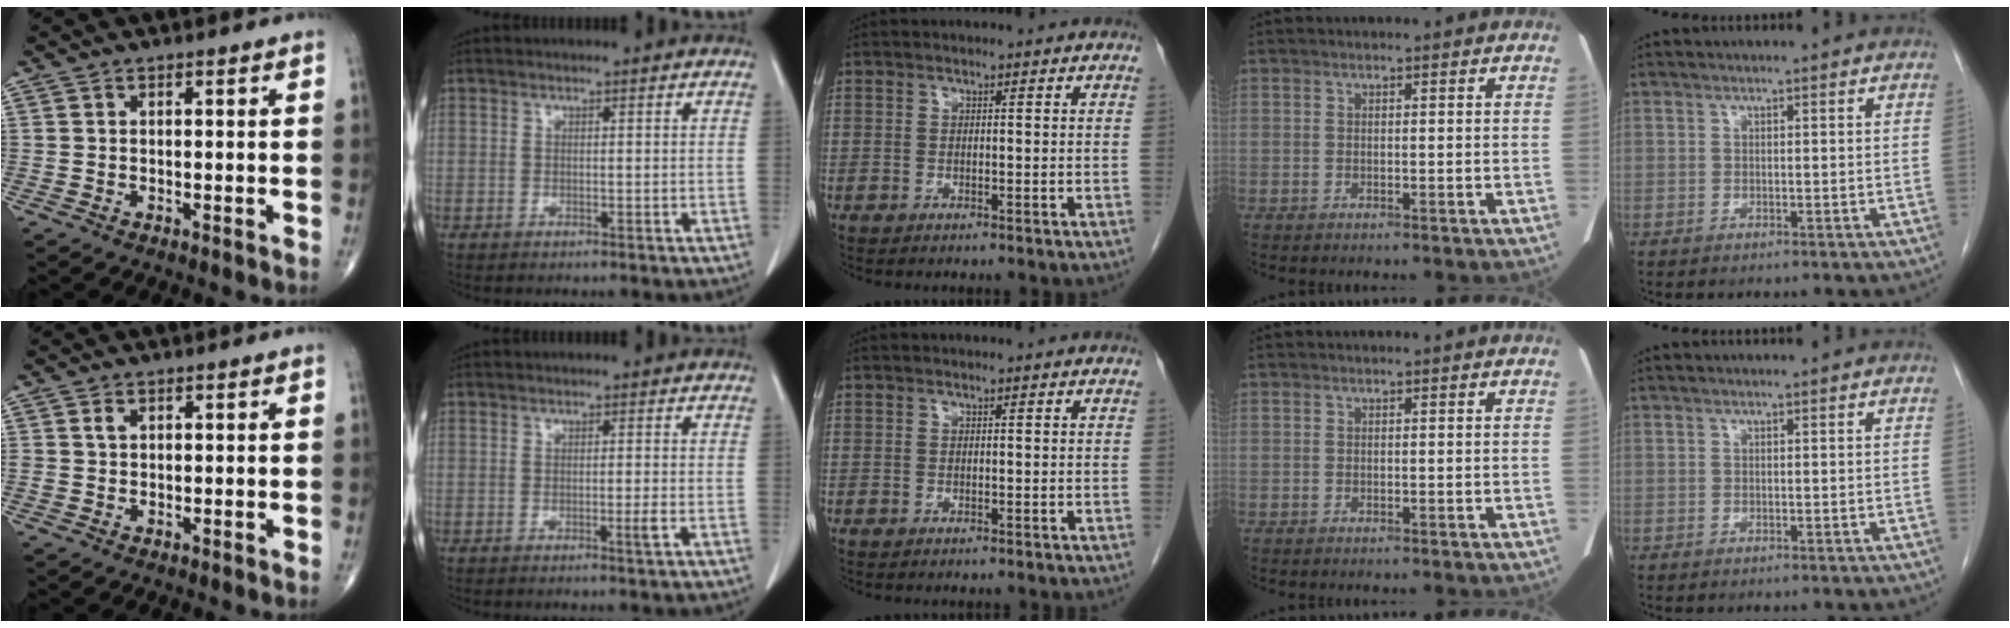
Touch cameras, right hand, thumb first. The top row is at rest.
{"thumb": {"total": 1.4, "force": [0.6, 1.0, 0.8], "torque": [-0.015, 0.001, 0.013]}, "index": {"total": 1.4, "force": [-0.5, -0.3, 1.2], "torque": [-0.020, -0.005, -0.009]}}